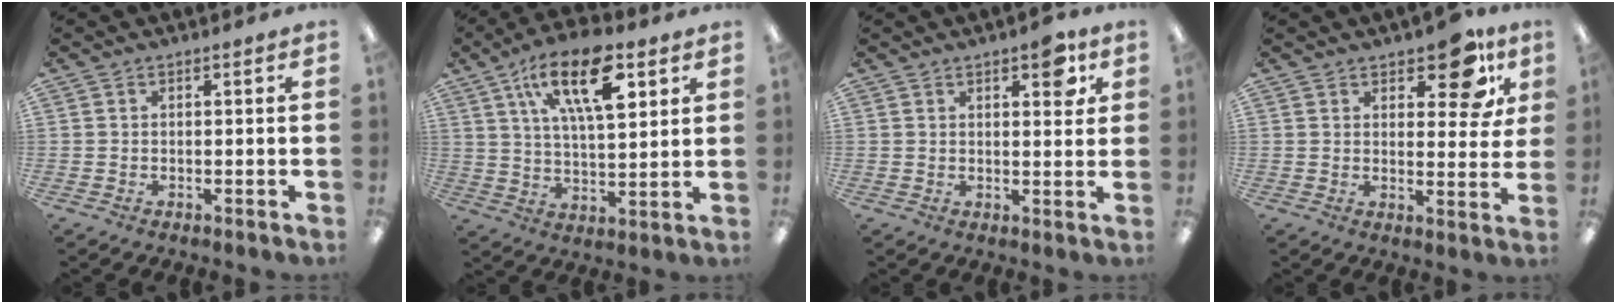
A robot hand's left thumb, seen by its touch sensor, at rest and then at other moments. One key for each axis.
{"total": 18.5, "fx": 9.0, "fy": 8.2, "fz": 14.0, "tx": -0.225, "ty": -0.023, "tz": 0.151}
{"total": 6.1, "fx": 3.6, "fy": 2.6, "fz": 4.2, "tx": -0.043, "ty": -0.014, "tz": 0.054}
{"total": 10.1, "fx": 6.5, "fy": 4.6, "fz": 6.2, "tx": -0.064, "ty": -0.036, "tz": 0.107}